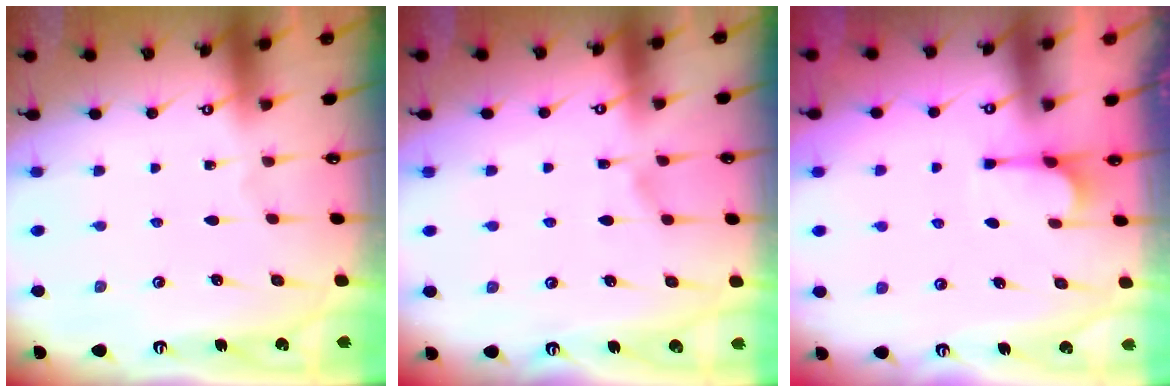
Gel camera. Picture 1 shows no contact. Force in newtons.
{"total": 3.7, "press": 3.7, "slide": 0.4}
{"total": 2.0, "press": 1.7, "slide": 1.1}